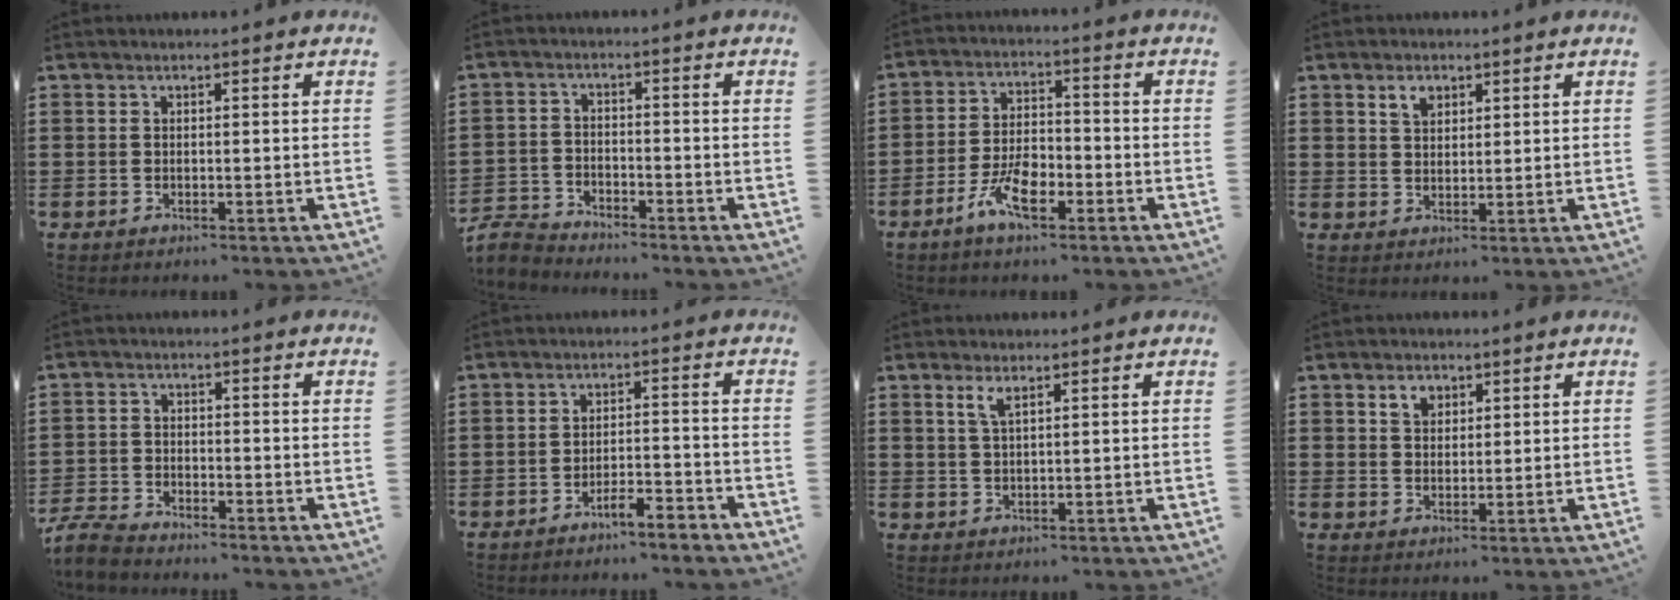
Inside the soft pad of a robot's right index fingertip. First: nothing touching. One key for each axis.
{"total": 3.6, "fx": -3.6, "fy": 0.7, "fz": 0.2, "tx": -0.024, "ty": -0.003, "tz": -0.079}
{"total": 6.8, "fx": -3.8, "fy": 2.9, "fz": 4.8, "tx": -0.103, "ty": 0.005, "tz": -0.073}
{"total": 2.6, "fx": 1.6, "fy": 1.7, "fz": 1.2, "tx": -0.022, "ty": 0.002, "tz": 0.029}
{"total": 3.9, "fx": -3.8, "fy": 0.6, "fz": 0.8, "tx": -0.039, "ty": -0.007, "tz": -0.082}
{"total": 3.8, "fx": -3.5, "fy": 0.1, "fz": 1.4, "tx": -0.029, "ty": 0.001, "tz": -0.070}
{"total": 2.5, "fx": 1.4, "fy": 0.6, "fz": 2.0, "tx": -0.042, "ty": 0.005, "tz": 0.024}
{"total": 2.7, "fx": 1.6, "fy": 1.9, "fz": 1.1, "tx": -0.022, "ty": 0.003, "tz": 0.028}